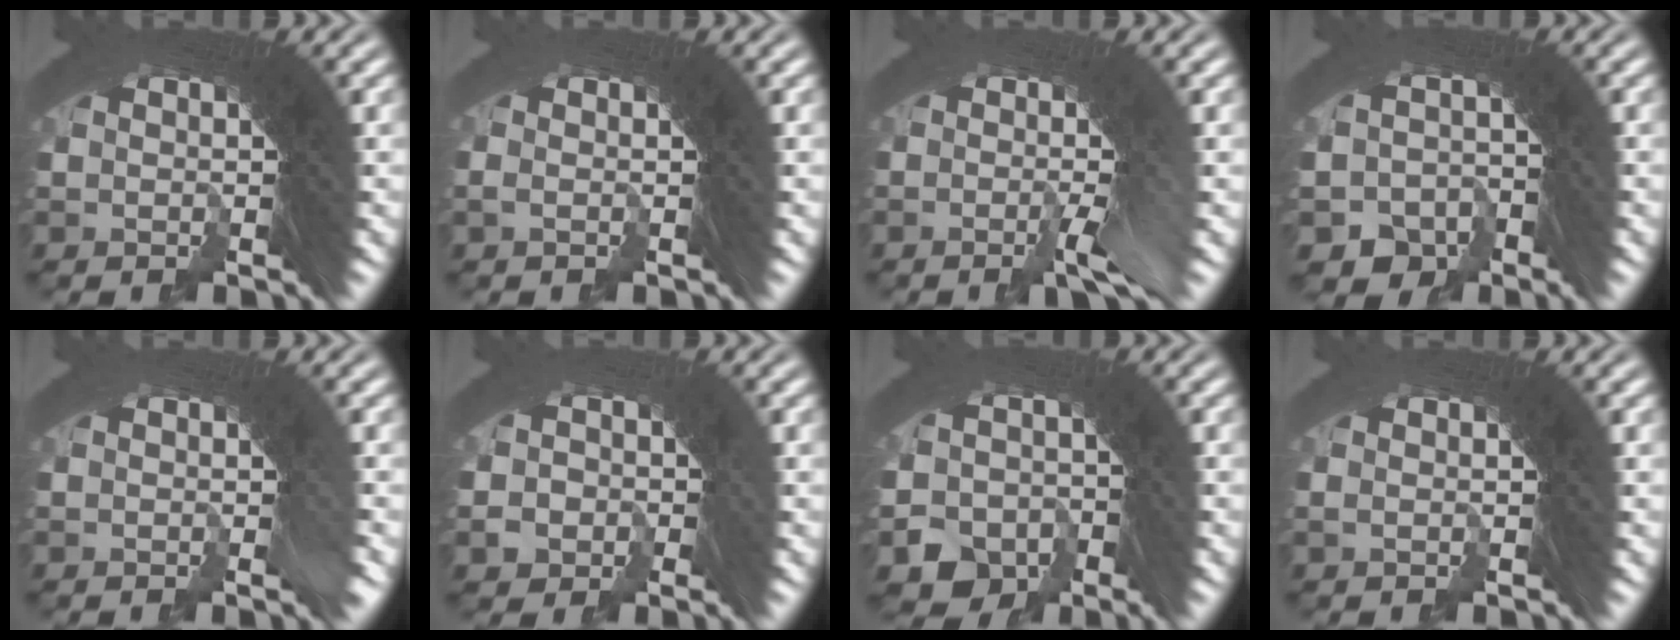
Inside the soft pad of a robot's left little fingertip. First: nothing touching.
{"total": 0.8, "force": [-0.1, -0.3, 0.7], "torque": [-0.004, 0.009, -0.008]}
{"total": 3.1, "force": [-1.4, -0.3, 2.8], "torque": [-0.030, 0.012, -0.030]}
{"total": 5.8, "force": [-4.0, 4.1, 1.3], "torque": [-0.027, -0.027, -0.059]}
{"total": 1.3, "force": [-0.4, 0.1, 1.2], "torque": [-0.016, 0.011, -0.009]}
{"total": 2.6, "force": [-1.4, 2.2, 0.2], "torque": [-0.006, -0.001, -0.029]}
{"total": 10.2, "force": [-3.9, 8.5, 3.9], "torque": [-0.105, -0.053, -0.055]}
{"total": 0.7, "force": [0.3, -0.2, 0.6], "torque": [0.002, 0.013, -0.001]}